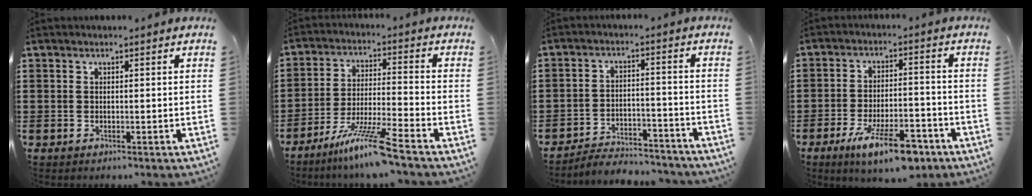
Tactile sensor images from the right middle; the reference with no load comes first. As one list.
[{"total": 9.1, "force": [-7.0, -0.3, 5.8], "torque": [-0.116, -0.014, -0.135]}, {"total": 4.6, "force": [-4.5, 0.7, 0.6], "torque": [-0.013, 0.007, -0.093]}, {"total": 9.9, "force": [-6.6, 2.5, 6.9], "torque": [-0.121, 0.009, -0.119]}]